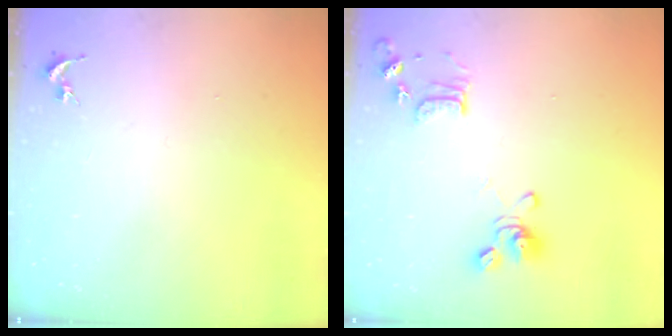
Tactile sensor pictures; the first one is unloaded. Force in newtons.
{"total": 11.9, "press": 11.8, "slide": 1.3}